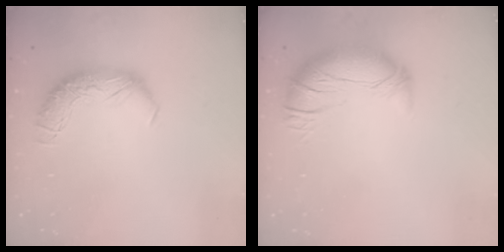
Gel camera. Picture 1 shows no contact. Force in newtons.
{"total": 2.7, "press": 0.9, "slide": 2.6}